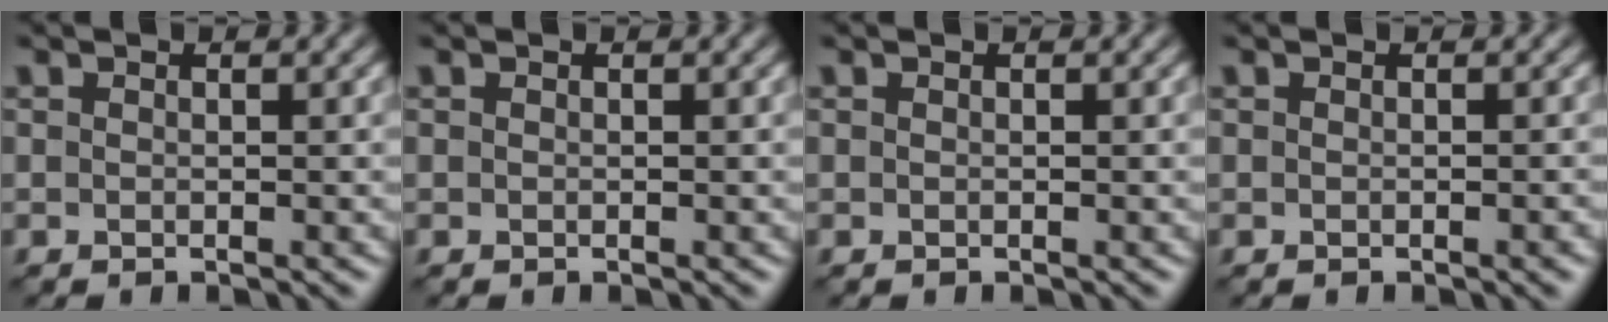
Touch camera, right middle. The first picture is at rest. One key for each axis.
{"total": 0.0}
{"total": 0.0}
{"total": 0.9, "fx": -0.3, "fy": 0.2, "fz": 0.9, "tx": -0.009, "ty": 0.001, "tz": -0.004}